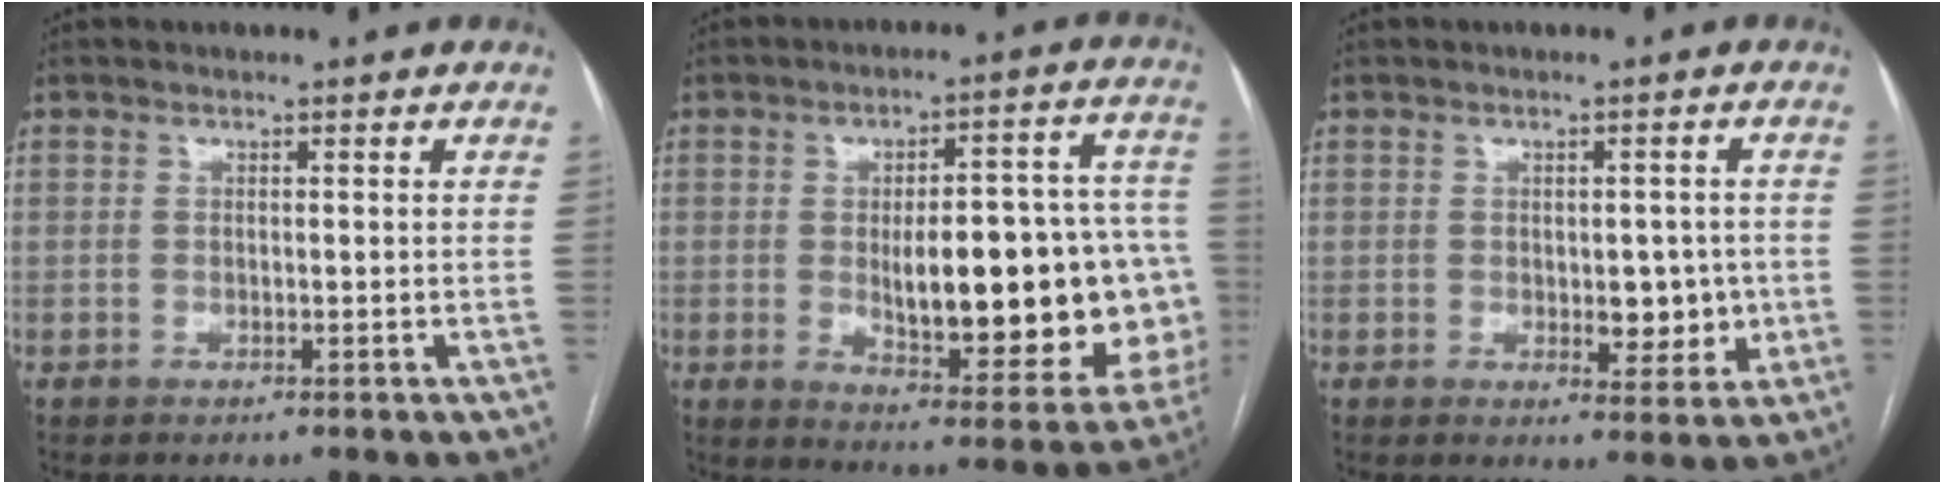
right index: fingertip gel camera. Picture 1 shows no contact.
{"total": 25.0, "force": [-2.4, 7.5, 23.7], "torque": [-0.246, 0.025, -0.006]}
{"total": 5.8, "force": [-0.5, 3.0, 4.9], "torque": [-0.052, 0.000, 0.001]}